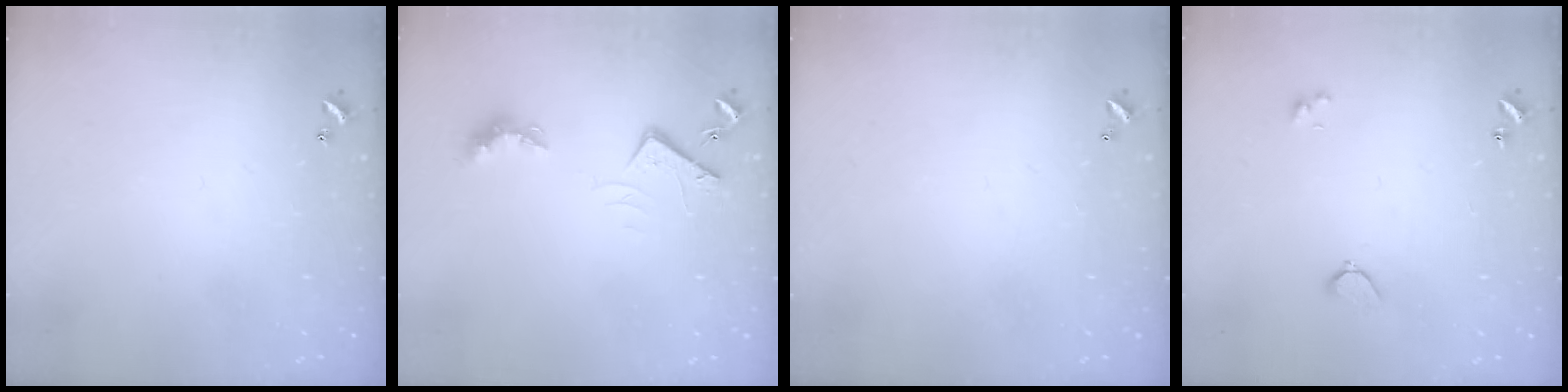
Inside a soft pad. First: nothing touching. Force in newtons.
{"total": 6.9, "press": 6.8, "slide": 0.9}
{"total": 2.8, "press": 2.8, "slide": 0.1}
{"total": 2.3, "press": 2.2, "slide": 0.7}